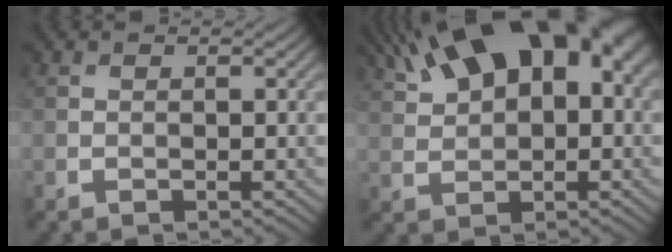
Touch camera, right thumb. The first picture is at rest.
{"total": 18.7, "force": [9.2, 9.5, 13.2], "torque": [-0.218, 0.074, 0.134]}